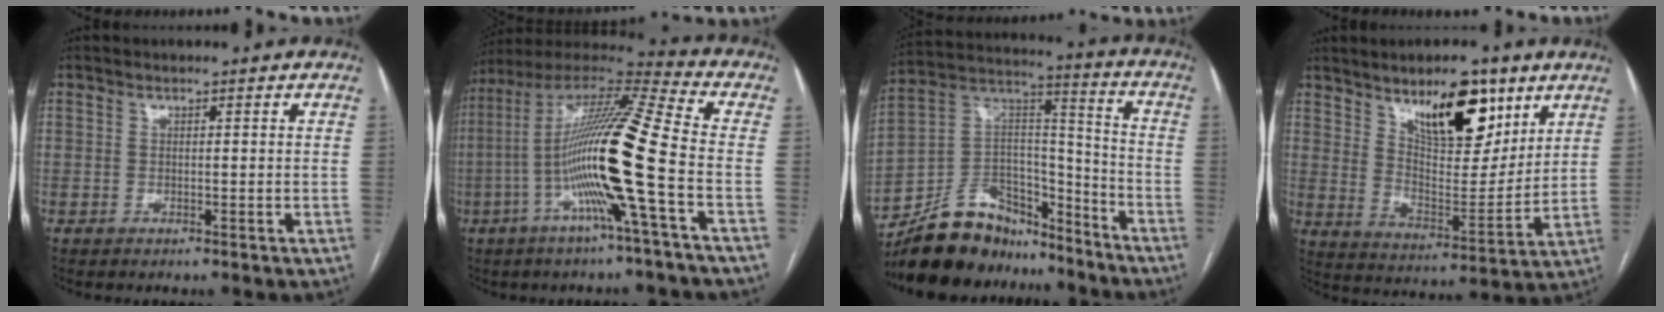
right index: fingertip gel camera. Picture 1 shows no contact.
{"total": 18.5, "force": [-4.3, -0.7, 18.0], "torque": [-0.339, 0.004, -0.093]}
{"total": 16.8, "force": [-14.4, 7.4, 4.3], "torque": [-0.070, 0.064, -0.248]}
{"total": 14.8, "force": [8.9, 5.2, 10.6], "torque": [-0.163, 0.000, 0.155]}